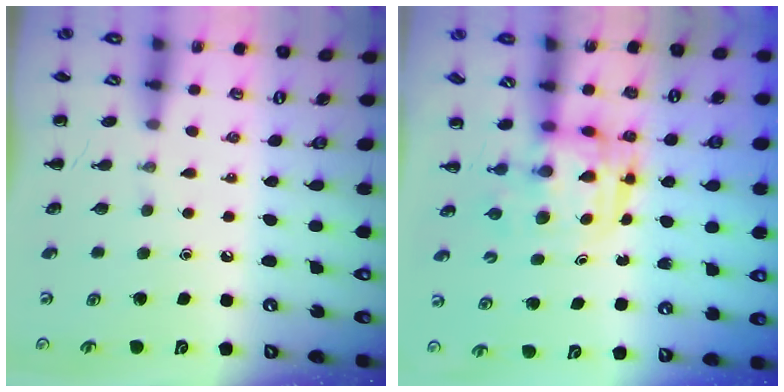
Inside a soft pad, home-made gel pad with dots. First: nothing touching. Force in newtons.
{"total": 3.3, "press": 3.3, "slide": 0.3}